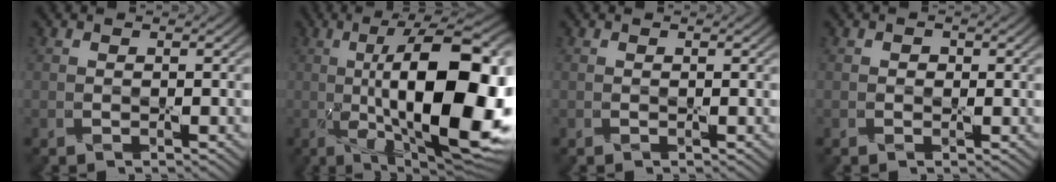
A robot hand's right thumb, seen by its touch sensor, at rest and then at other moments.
{"total": 20.4, "force": [-1.5, 7.4, 18.9], "torque": [-0.274, 0.013, -0.023]}
{"total": 0.0}
{"total": 0.7, "force": [0.0, 0.7, 0.2], "torque": [0.001, -0.004, -0.001]}